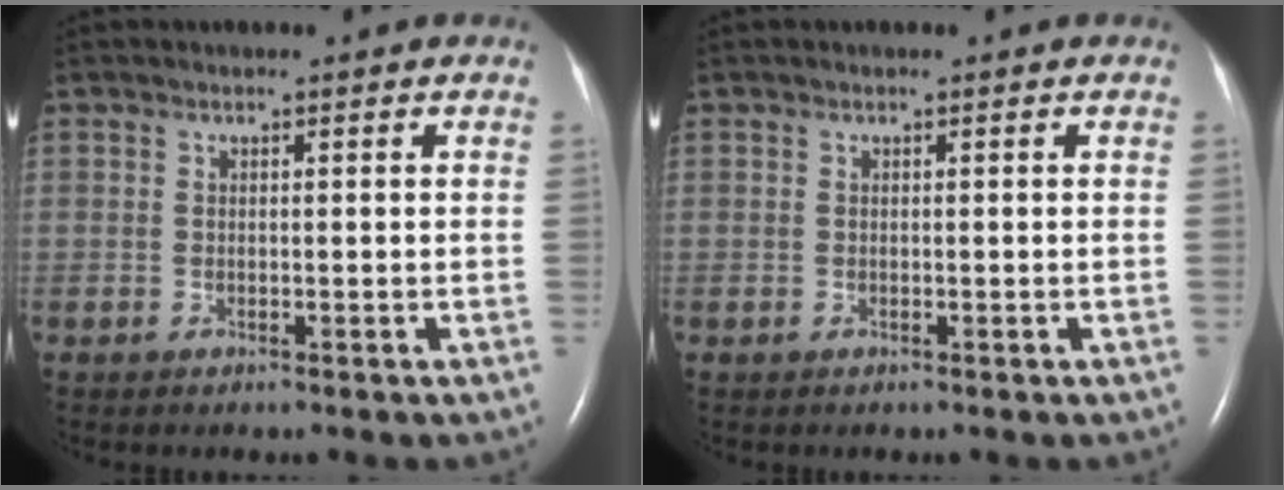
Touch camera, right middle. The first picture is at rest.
{"total": 0.0}